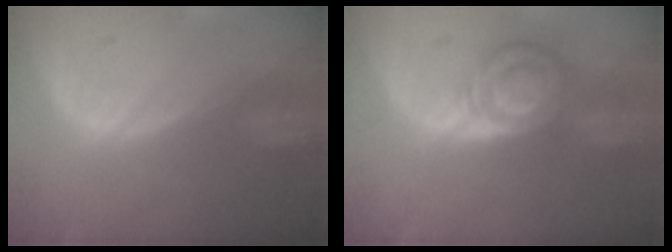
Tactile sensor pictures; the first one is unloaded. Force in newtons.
{"total": 6.4, "press": 6.4, "slide": 0.1}